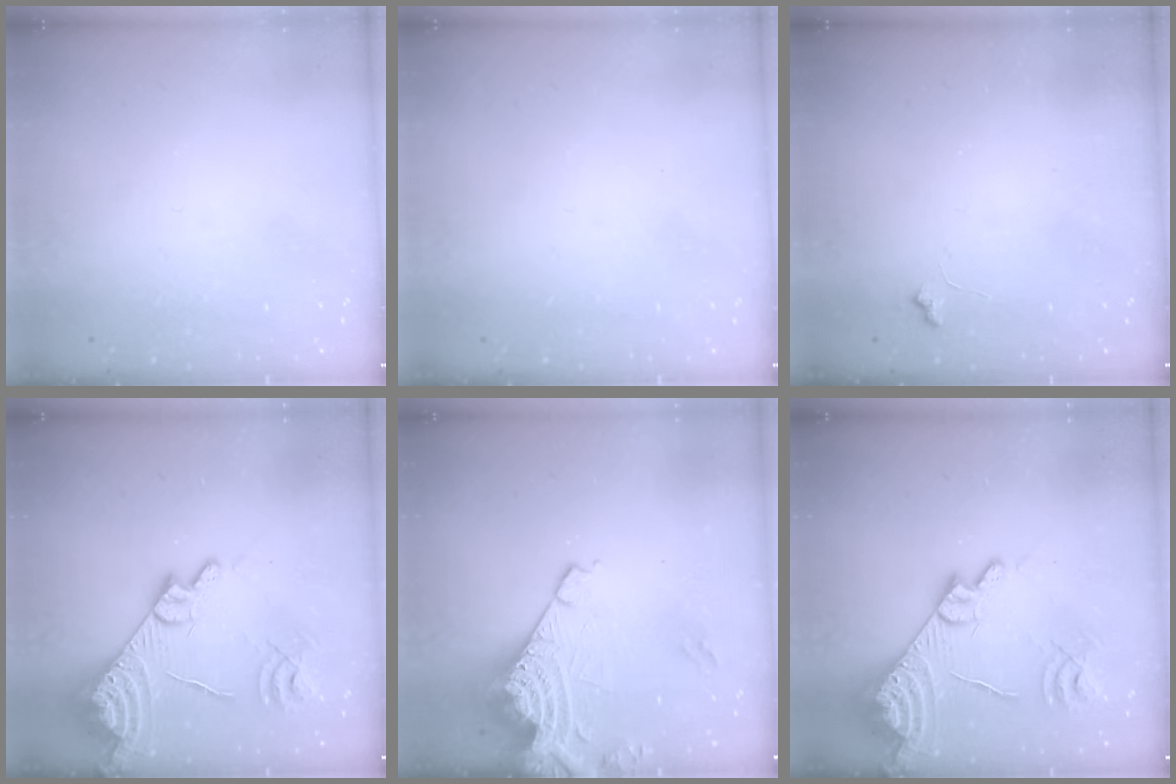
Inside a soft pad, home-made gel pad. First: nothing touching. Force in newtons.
{"total": 0.0}
{"total": 5.8, "press": 5.8, "slide": 0.7}
{"total": 18.0, "press": 17.9, "slide": 1.8}
{"total": 11.7, "press": 11.7, "slide": 1.1}
{"total": 18.0, "press": 17.9, "slide": 1.8}